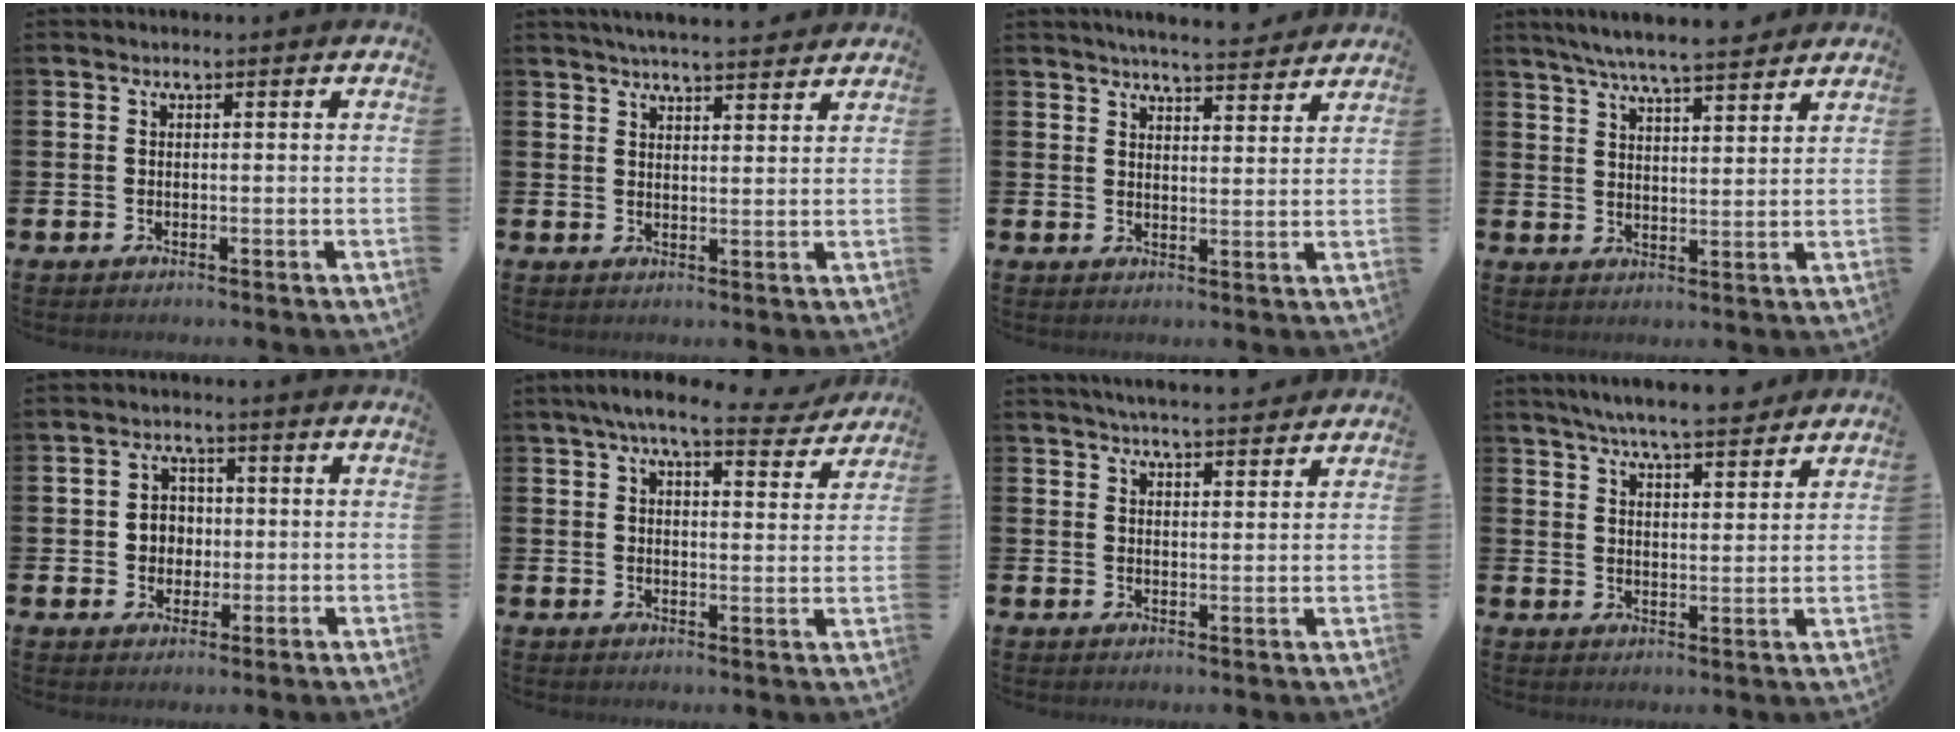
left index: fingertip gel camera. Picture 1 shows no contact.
{"total": 4.4, "force": [4.3, 0.0, 0.7], "torque": [-0.022, -0.016, 0.078]}
{"total": 5.2, "force": [5.1, 0.1, 0.8], "torque": [-0.019, -0.028, 0.090]}
{"total": 6.5, "force": [6.2, 0.2, 2.0], "torque": [-0.055, -0.028, 0.110]}
{"total": 3.6, "force": [0.4, 3.4, 1.1], "torque": [-0.022, 0.006, -0.001]}
{"total": 7.1, "force": [6.1, 1.1, 3.3], "torque": [-0.061, -0.026, 0.105]}
{"total": 4.5, "force": [4.5, 0.0, 0.6], "torque": [-0.020, -0.019, 0.082]}
{"total": 6.4, "force": [6.1, 0.2, 1.8], "torque": [-0.051, -0.029, 0.108]}